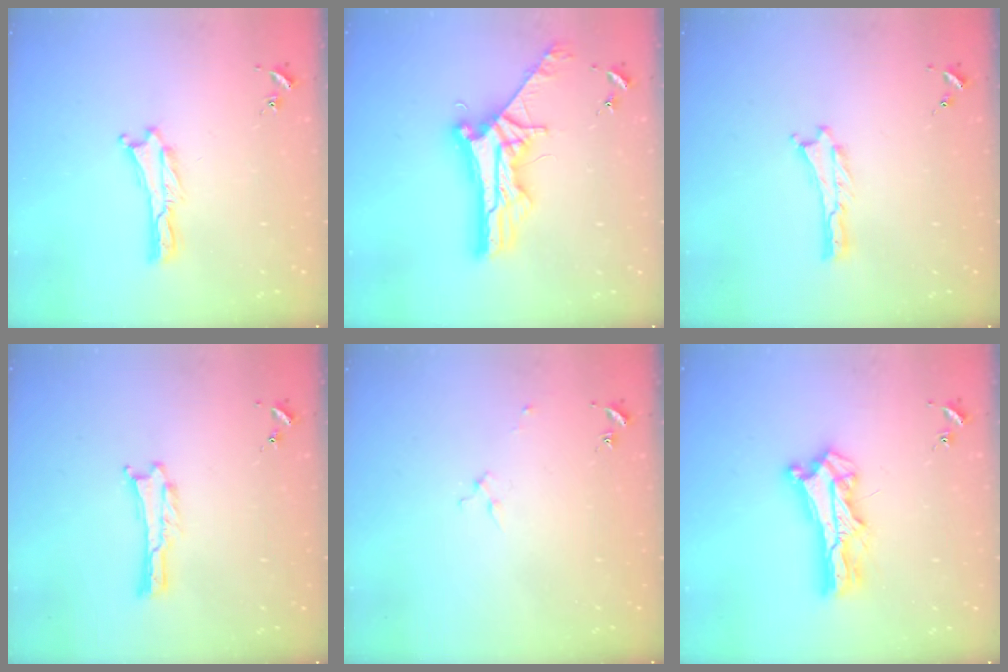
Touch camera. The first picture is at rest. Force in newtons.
{"total": 9.0, "press": 8.9, "slide": 0.9}
{"total": 0.0}
{"total": 0.0}
{"total": 2.0, "press": 1.9, "slide": 0.2}
{"total": 8.4, "press": 8.3, "slide": 0.8}